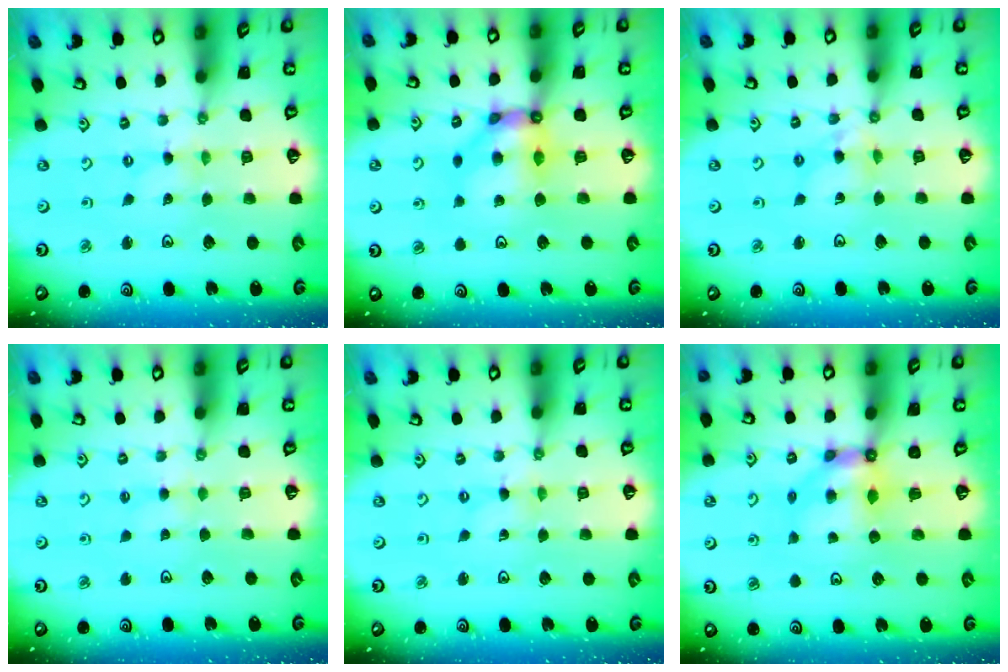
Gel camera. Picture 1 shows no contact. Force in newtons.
{"total": 8.8, "press": 8.8, "slide": 0.7}
{"total": 5.4, "press": 5.3, "slide": 0.5}
{"total": 2.8, "press": 2.8, "slide": 0.3}
{"total": 0.0}
{"total": 6.3, "press": 6.3, "slide": 0.3}